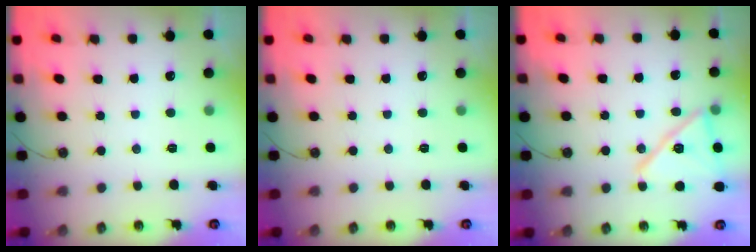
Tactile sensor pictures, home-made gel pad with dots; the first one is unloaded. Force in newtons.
{"total": 0.0}
{"total": 16.4, "press": 12.2, "slide": 10.9}